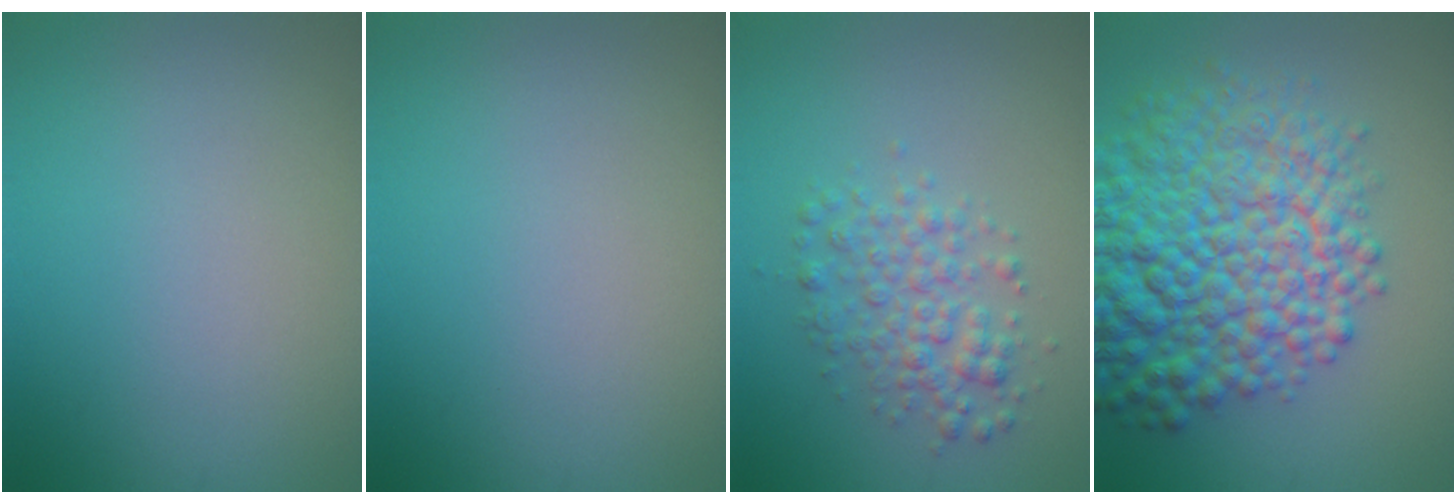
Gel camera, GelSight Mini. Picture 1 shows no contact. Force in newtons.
{"total": 0.0}
{"total": 3.2, "press": 3.2, "slide": 0.0}
{"total": 11.8, "press": 11.8, "slide": 0.5}